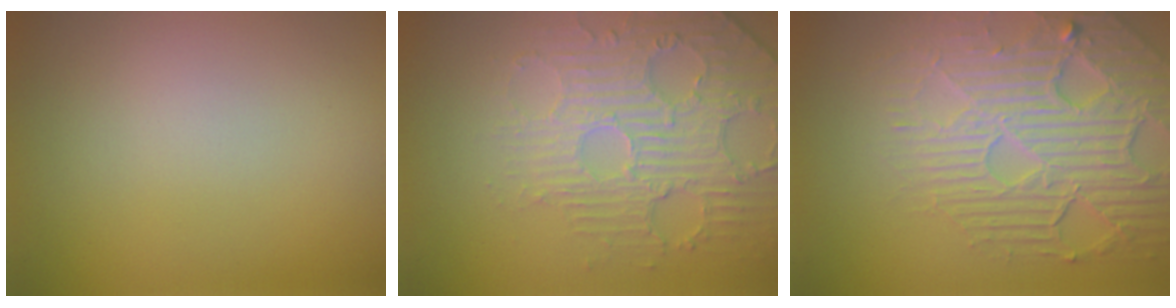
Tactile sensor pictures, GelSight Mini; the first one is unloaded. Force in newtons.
{"total": 4.8, "press": 3.8, "slide": 3.0}
{"total": 7.4, "press": 5.3, "slide": 5.1}